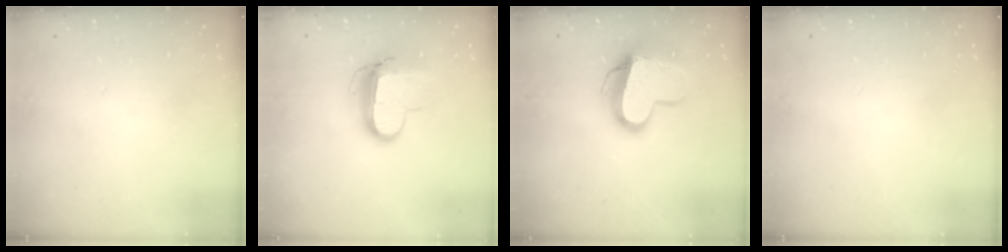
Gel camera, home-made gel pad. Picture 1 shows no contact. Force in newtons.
{"total": 11.4, "press": 11.3, "slide": 0.9}
{"total": 13.5, "press": 13.5, "slide": 1.1}
{"total": 0.0}